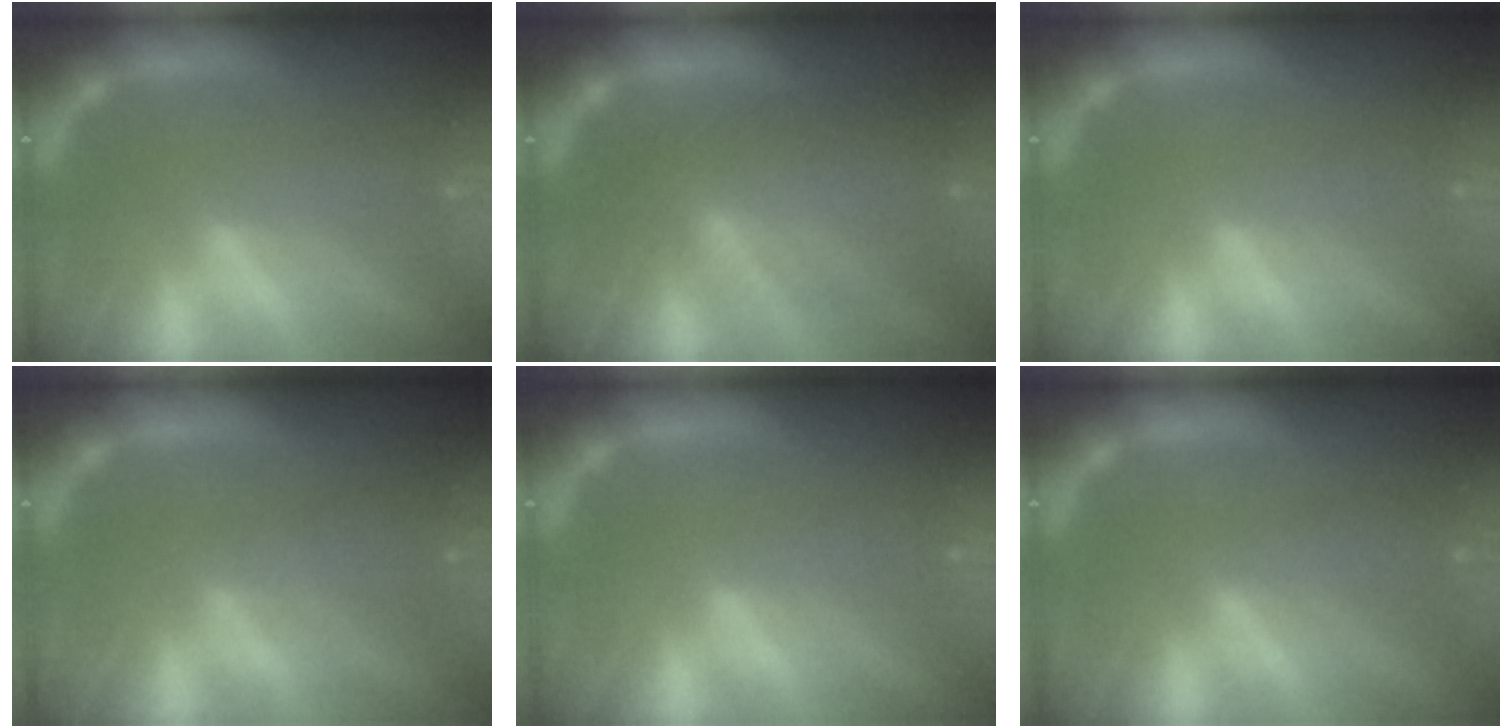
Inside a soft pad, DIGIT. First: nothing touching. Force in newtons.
{"total": 8.0}
{"total": 0.0}
{"total": 2.5}
{"total": 0.0}
{"total": 2.0}